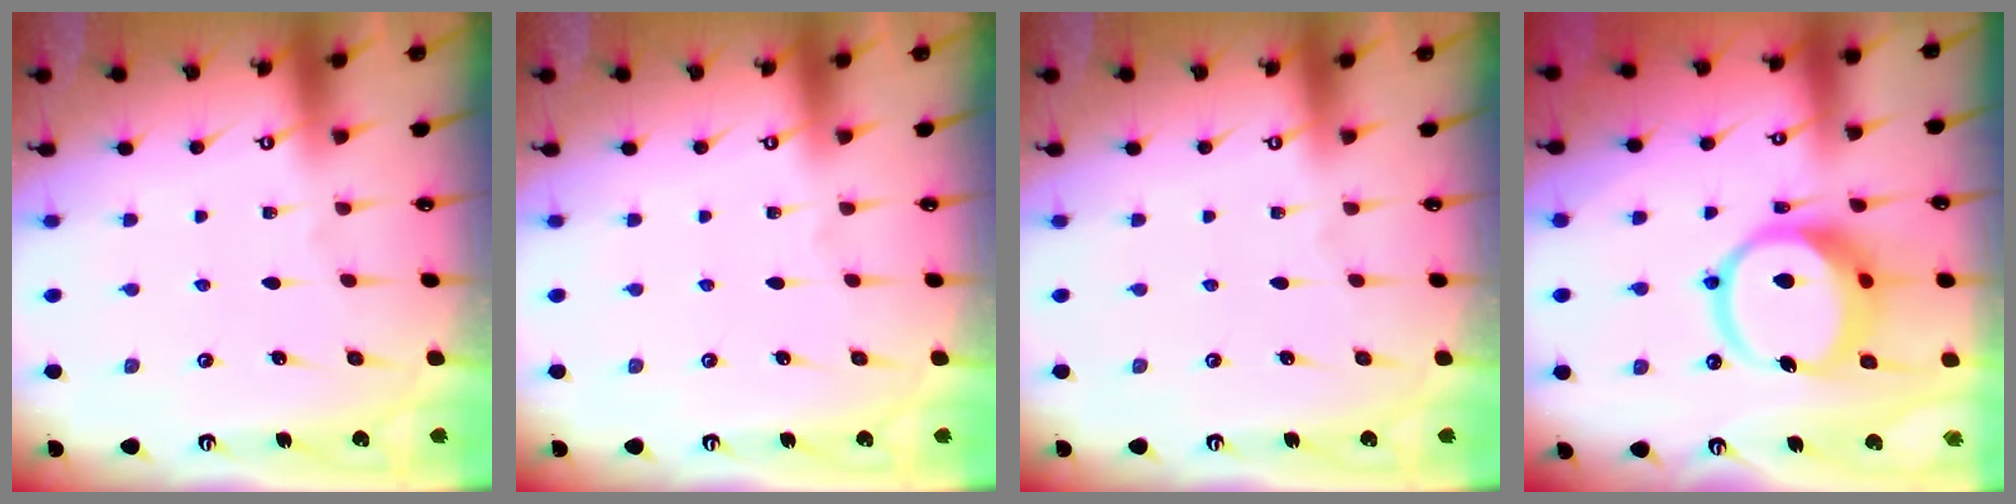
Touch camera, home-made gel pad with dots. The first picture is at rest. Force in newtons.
{"total": 0.0}
{"total": 0.0}
{"total": 14.3, "press": 14.2, "slide": 1.9}